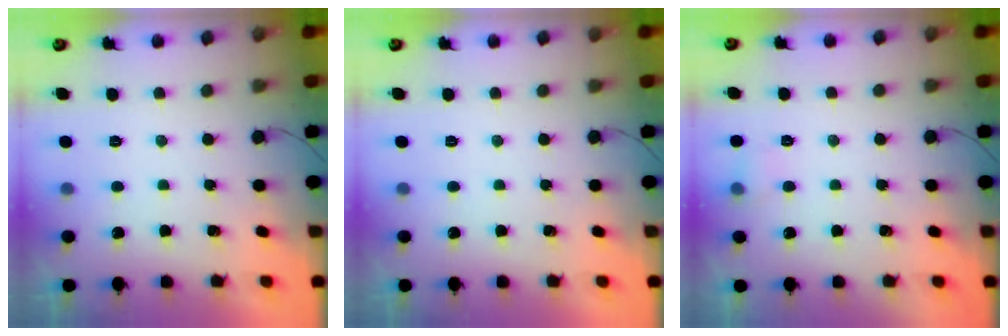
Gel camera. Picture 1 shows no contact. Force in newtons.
{"total": 0.0}
{"total": 3.7, "press": 3.6, "slide": 0.9}